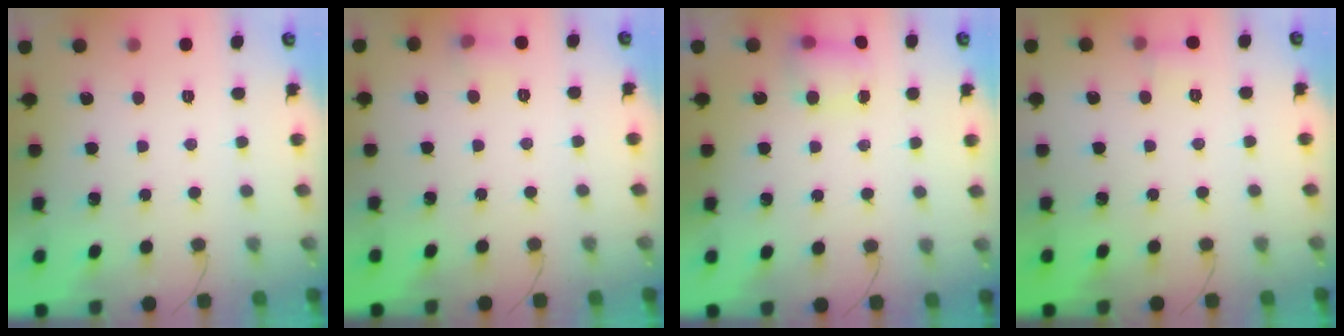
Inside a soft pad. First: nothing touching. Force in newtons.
{"total": 5.3, "press": 5.1, "slide": 1.5}
{"total": 5.0, "press": 4.9, "slide": 0.5}
{"total": 6.2, "press": 6.0, "slide": 1.5}